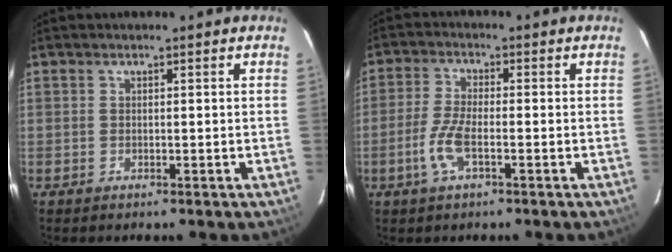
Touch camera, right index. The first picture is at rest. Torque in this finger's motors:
{"motor_torque": [0.04, -0.17, 0.15, 0.03]}